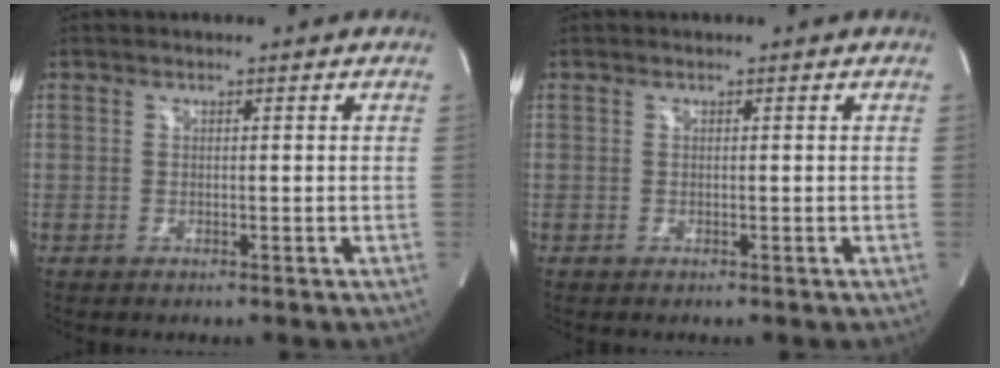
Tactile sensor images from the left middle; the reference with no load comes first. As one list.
[{"total": 0.0}]